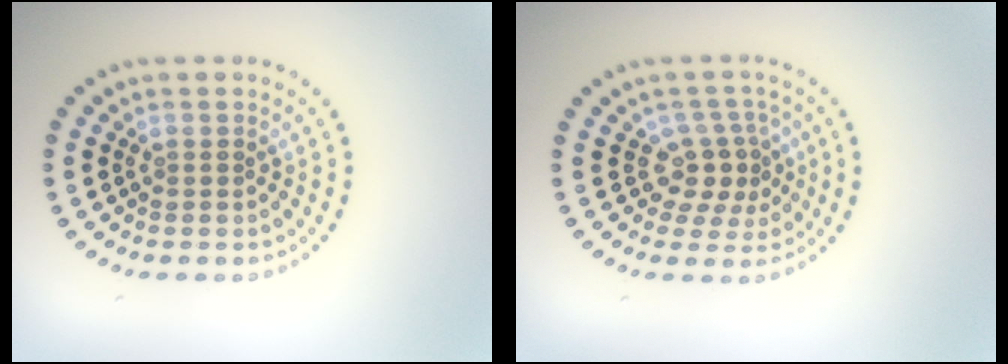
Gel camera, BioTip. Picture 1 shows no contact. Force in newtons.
{"total": 3.0, "press": 2.3, "slide": 1.8}